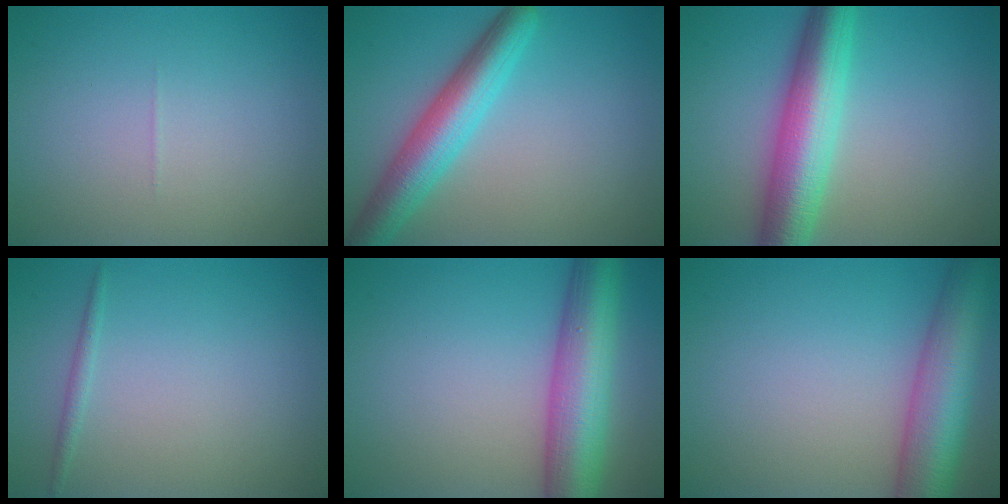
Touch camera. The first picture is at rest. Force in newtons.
{"total": 6.0, "press": 6.0, "slide": 0.2}
{"total": 7.7, "press": 7.7, "slide": 0.0}
{"total": 0.8, "press": 0.8, "slide": 0.1}
{"total": 8.8, "press": 8.8, "slide": 0.2}
{"total": 8.4, "press": 8.4, "slide": 0.3}